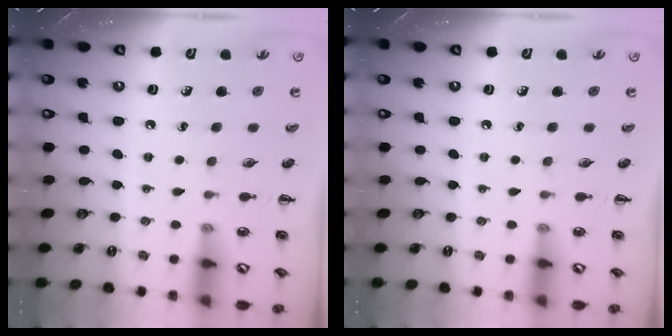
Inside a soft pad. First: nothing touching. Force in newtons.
{"total": 0.0}